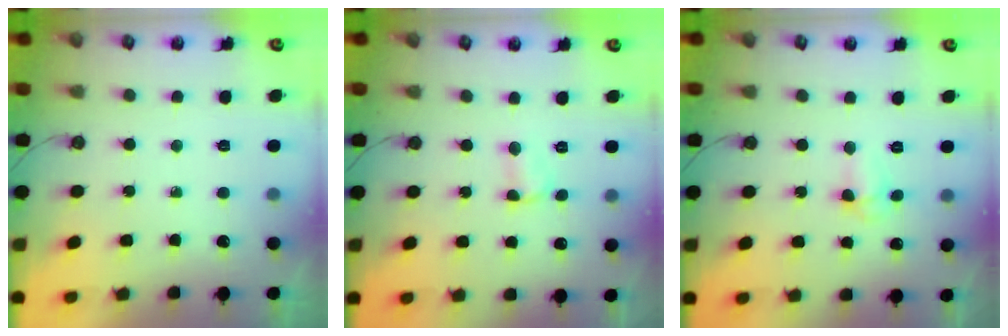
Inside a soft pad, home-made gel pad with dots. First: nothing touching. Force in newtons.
{"total": 2.8, "press": 2.8, "slide": 0.5}
{"total": 3.5, "press": 3.3, "slide": 1.1}